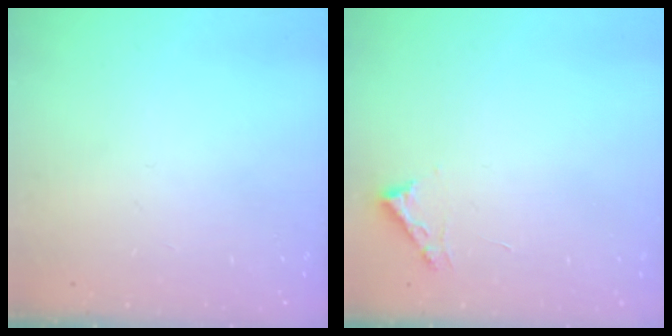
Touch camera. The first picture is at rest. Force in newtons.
{"total": 2.7, "press": 2.7, "slide": 0.3}